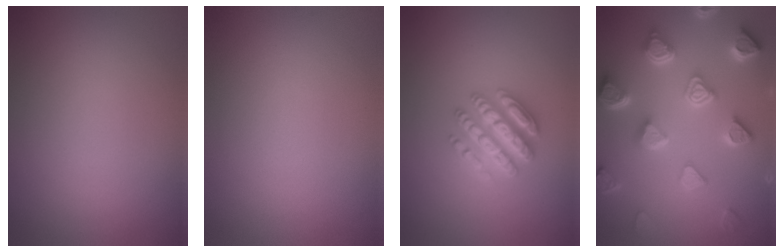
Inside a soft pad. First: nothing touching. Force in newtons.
{"total": 0.0}
{"total": 4.5, "press": 4.4, "slide": 0.8}
{"total": 7.0, "press": 5.5, "slide": 4.4}